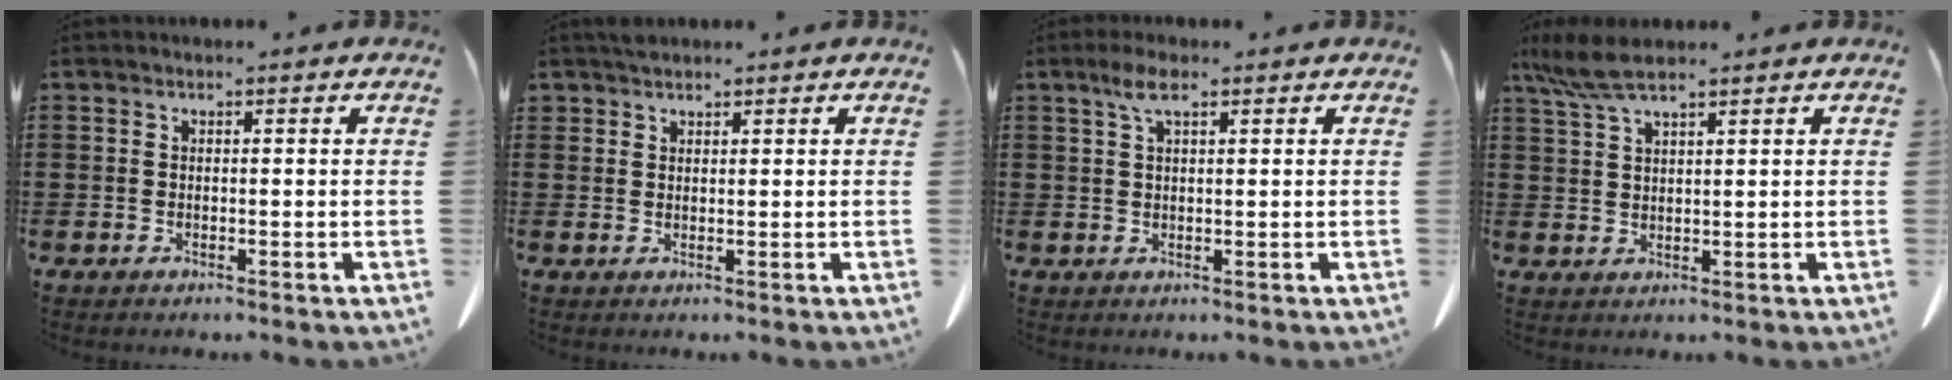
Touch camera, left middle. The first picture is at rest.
{"total": 1.5, "force": [1.4, 0.5, 0.2], "torque": [-0.008, 0.000, 0.028]}
{"total": 3.6, "force": [1.8, 0.9, 3.0], "torque": [-0.063, 0.006, 0.031]}
{"total": 5.4, "force": [3.9, 0.9, 3.6], "torque": [-0.088, -0.005, 0.071]}